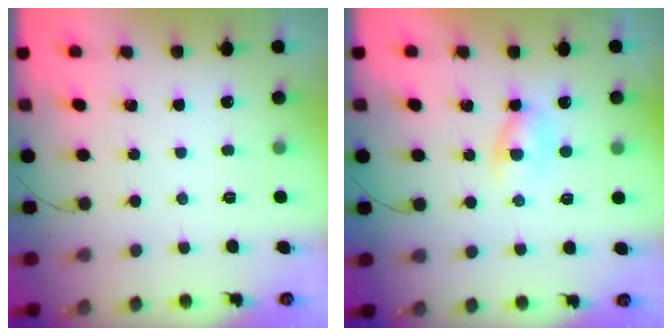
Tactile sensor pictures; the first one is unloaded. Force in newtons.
{"total": 2.2, "press": 2.0, "slide": 0.9}